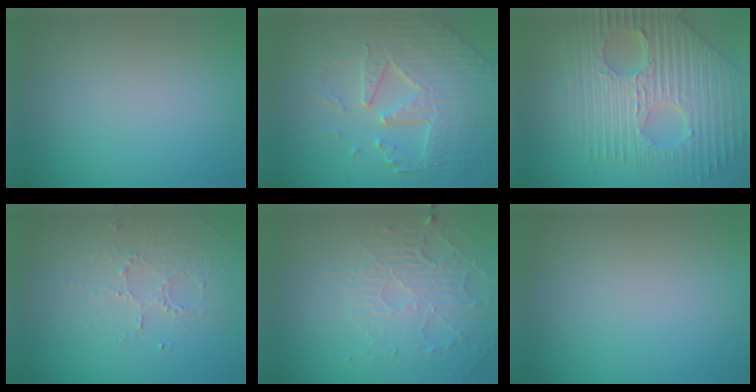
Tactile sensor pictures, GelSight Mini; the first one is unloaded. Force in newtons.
{"total": 7.8, "press": 5.9, "slide": 5.0}
{"total": 10.3, "press": 7.1, "slide": 7.5}
{"total": 1.7, "press": 1.2, "slide": 1.2}
{"total": 5.7, "press": 3.4, "slide": 4.6}
{"total": 0.0}